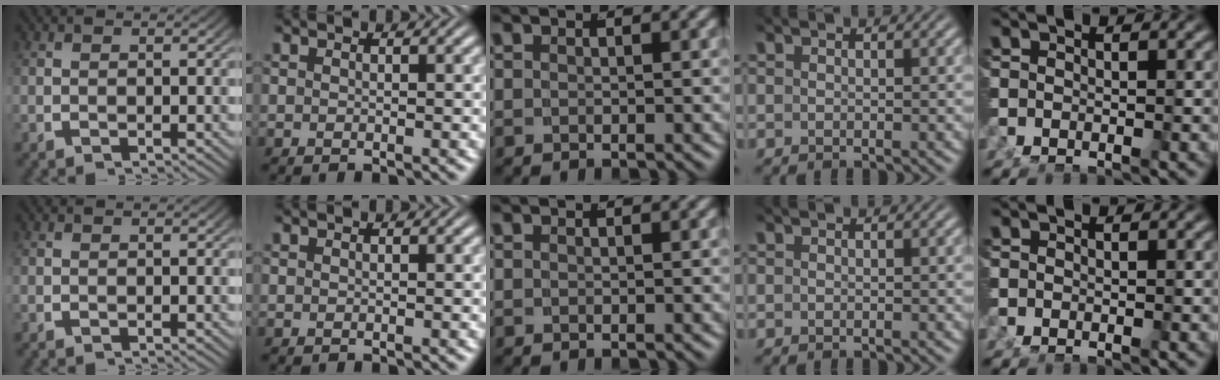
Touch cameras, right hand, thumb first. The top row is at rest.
{}